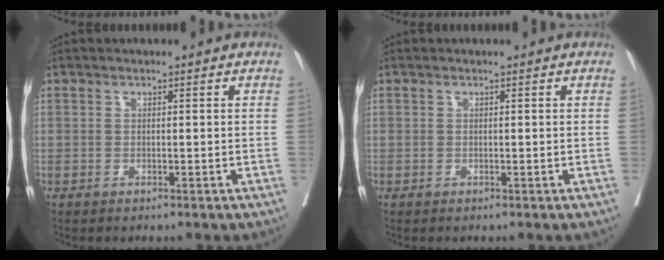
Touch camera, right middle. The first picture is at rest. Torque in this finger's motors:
{"motor_torque": [0.00, 0.00, 0.00, 0.00]}